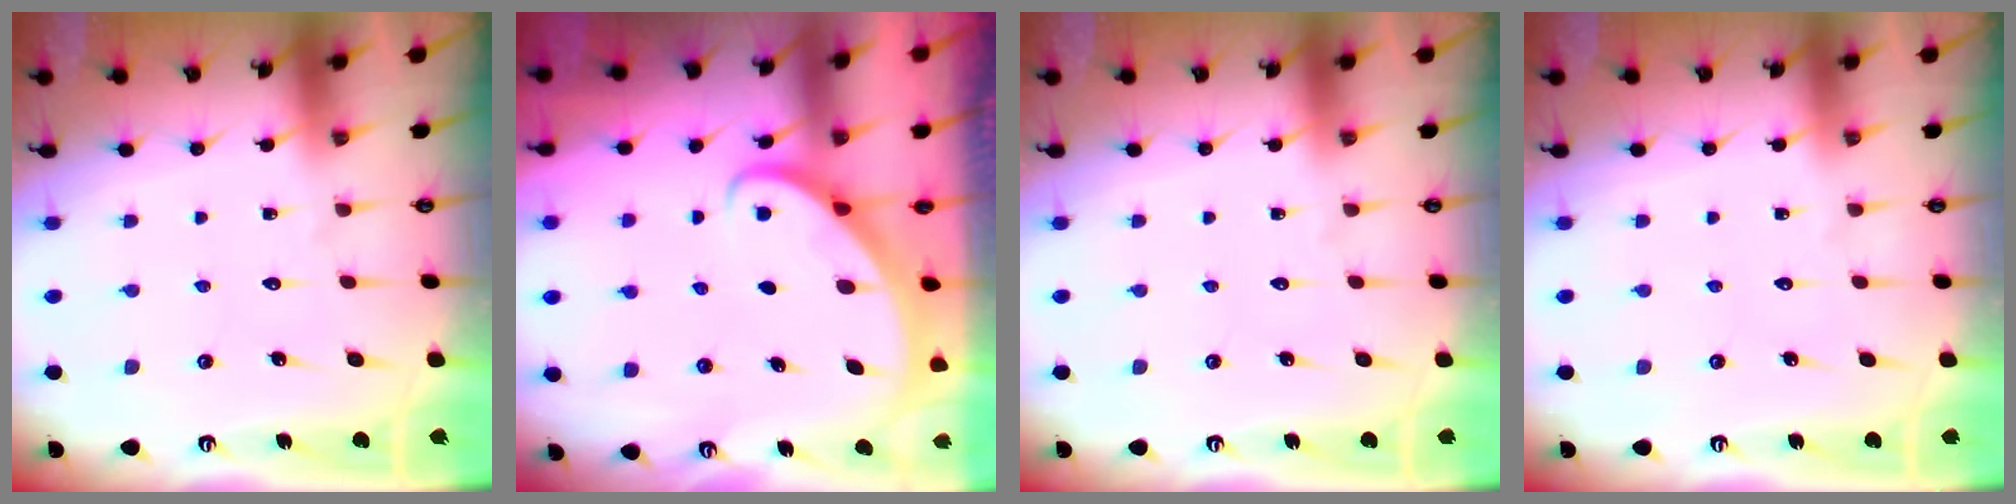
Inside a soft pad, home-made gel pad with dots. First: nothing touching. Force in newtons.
{"total": 2.7, "press": 2.7, "slide": 0.2}
{"total": 0.0}
{"total": 0.0}